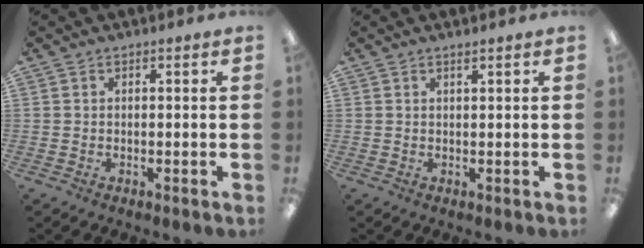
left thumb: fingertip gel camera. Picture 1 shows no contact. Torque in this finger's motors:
{"motor_torque": [-0.24, 0.02, -0.27, 0.09, 0.08]}